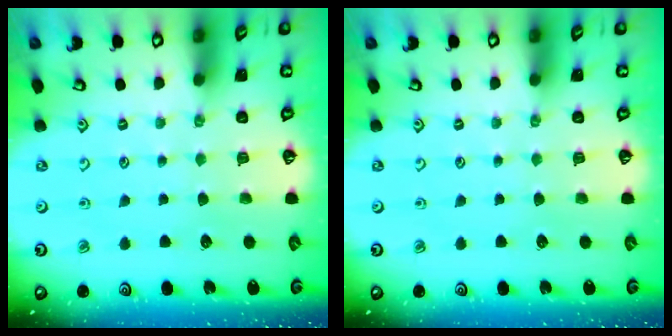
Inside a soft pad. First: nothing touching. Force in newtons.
{"total": 0.0}